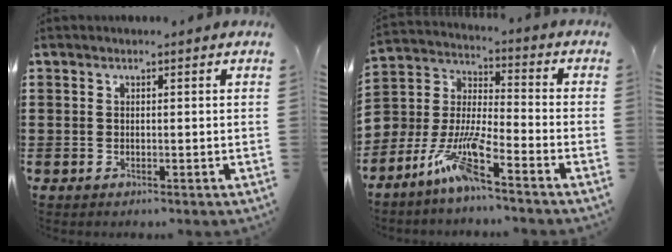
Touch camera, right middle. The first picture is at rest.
{"total": 8.9, "force": [-6.8, 1.6, 5.5], "torque": [-0.132, -0.013, -0.138]}